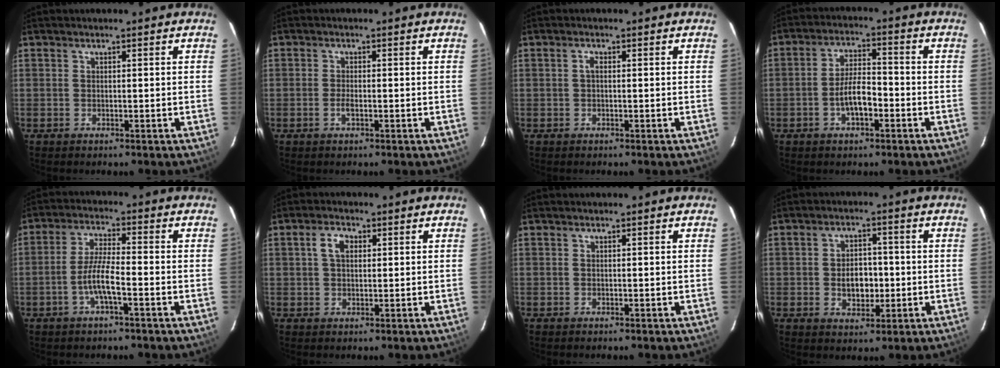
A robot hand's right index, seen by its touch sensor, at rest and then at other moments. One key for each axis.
{"total": 1.7, "fx": -0.7, "fy": 0.5, "fz": 1.4, "tx": -0.030, "ty": 0.000, "tz": -0.013}
{"total": 1.0, "fx": 0.0, "fy": 0.5, "fz": 0.8, "tx": -0.017, "ty": 0.005, "tz": -0.002}
{"total": 6.1, "fx": -2.5, "fy": 2.3, "fz": 5.1, "tx": -0.102, "ty": 0.009, "tz": -0.040}
{"total": 5.8, "fx": -2.5, "fy": 0.6, "fz": 5.2, "tx": -0.110, "ty": 0.005, "tz": -0.049}
{"total": 3.5, "fx": 1.0, "fy": 2.2, "fz": 2.6, "tx": -0.048, "ty": 0.011, "tz": 0.018}
{"total": 0.0}
{"total": 6.0, "fx": -0.8, "fy": 4.1, "fz": 4.3, "tx": -0.079, "ty": 0.006, "tz": -0.006}